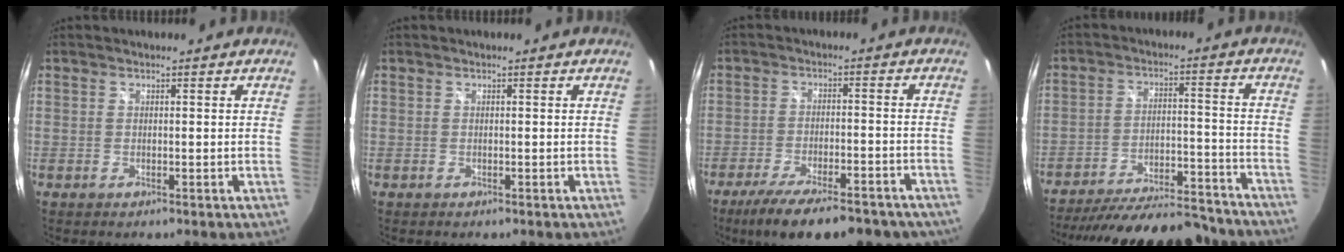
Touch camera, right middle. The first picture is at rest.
{"total": 0.0}
{"total": 18.6, "force": [-14.4, 5.8, 10.2], "torque": [-0.184, -0.036, -0.201]}
{"total": 25.2, "force": [-22.2, 6.1, 10.2], "torque": [-0.189, -0.007, -0.296]}